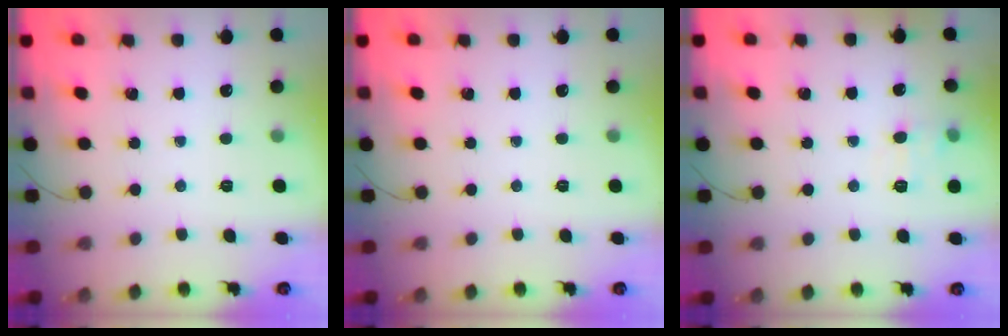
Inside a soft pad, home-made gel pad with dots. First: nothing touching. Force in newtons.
{"total": 0.0}
{"total": 7.7, "press": 7.5, "slide": 1.9}